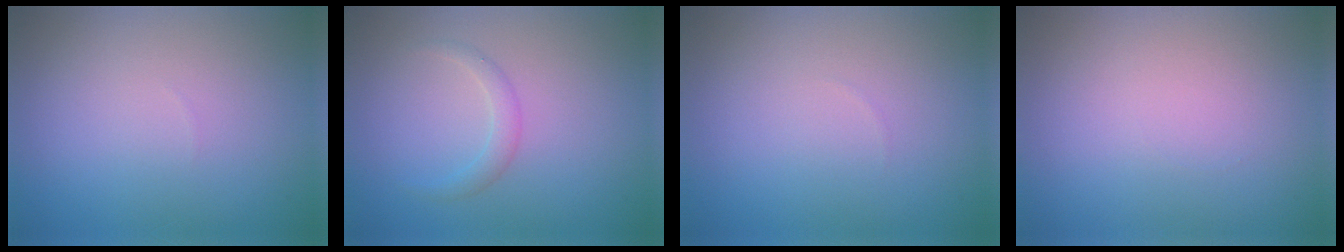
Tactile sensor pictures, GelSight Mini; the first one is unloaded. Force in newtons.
{"total": 0.9, "press": 0.9, "slide": 0.0}
{"total": 0.0}
{"total": 0.0}